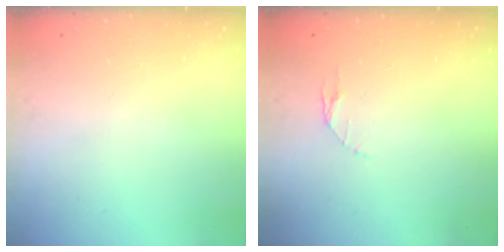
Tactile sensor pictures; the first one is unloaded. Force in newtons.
{"total": 3.5, "press": 3.4, "slide": 0.4}